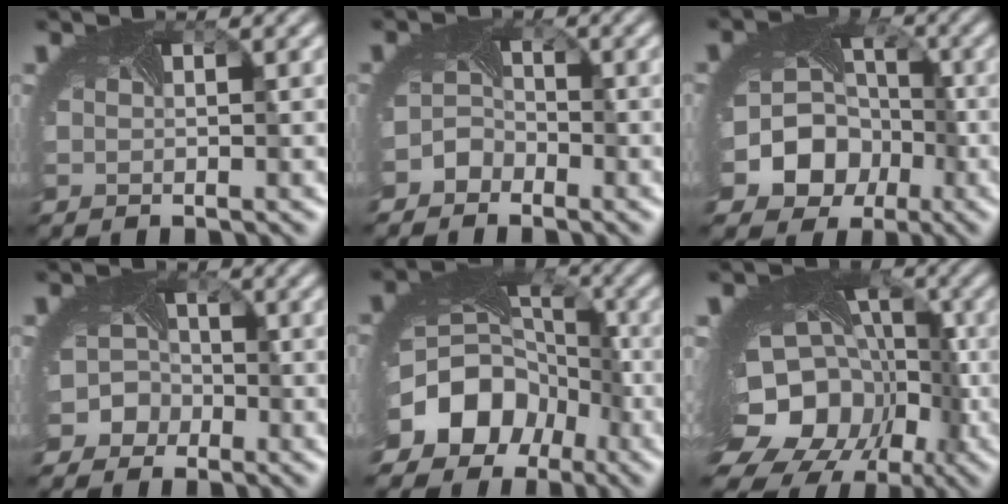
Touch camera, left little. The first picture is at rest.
{"total": 2.2, "force": [-1.7, 1.3, 0.0], "torque": [0.003, 0.004, -0.036]}
{"total": 13.5, "force": [-4.7, 11.2, 5.7], "torque": [-0.111, -0.026, -0.088]}
{"total": 5.1, "force": [-2.7, 4.2, 0.6], "torque": [0.013, 0.002, -0.053]}
{"total": 13.5, "force": [-6.1, 10.6, 5.8], "torque": [-0.101, -0.030, -0.109]}
{"total": 19.3, "force": [-6.2, 14.9, 10.6], "torque": [-0.162, -0.053, -0.096]}